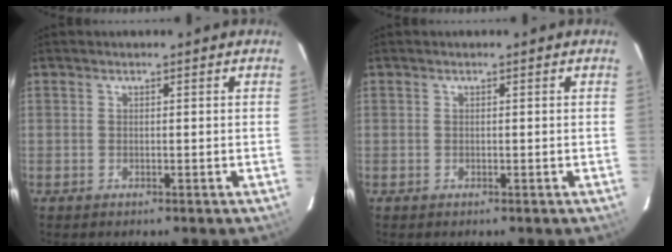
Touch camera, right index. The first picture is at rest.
{"total": 0.0}